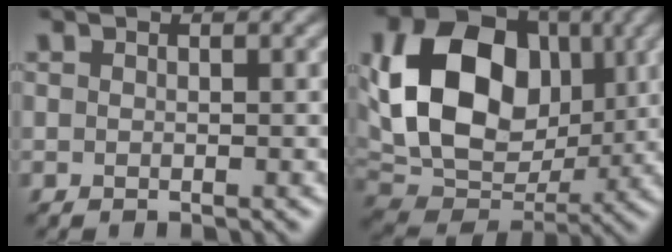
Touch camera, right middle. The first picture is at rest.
{"total": 13.6, "force": [2.2, 10.0, 9.0], "torque": [-0.169, 0.008, 0.034]}